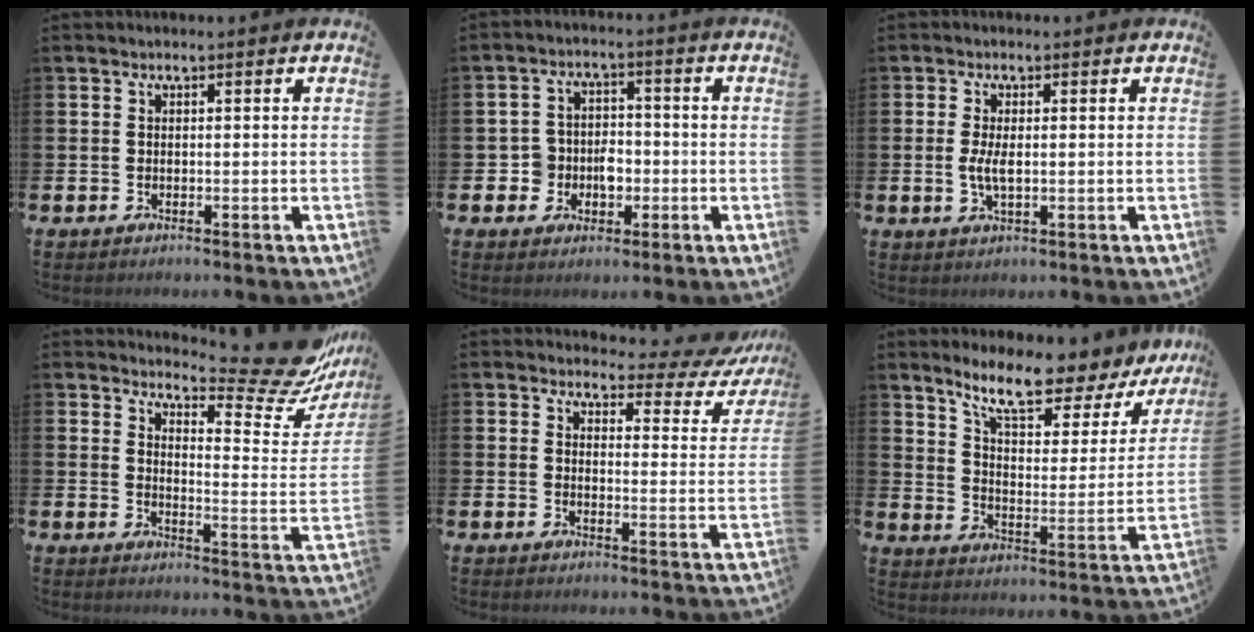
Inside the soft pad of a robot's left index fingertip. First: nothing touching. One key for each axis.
{"total": 4.3, "fx": -1.3, "fy": 3.9, "fz": 1.2, "tx": -0.032, "ty": 0.008, "tz": -0.030}
{"total": 2.8, "fx": 0.1, "fy": 1.1, "fz": 2.6, "tx": -0.040, "ty": -0.002, "tz": -0.002}
{"total": 10.0, "fx": 9.2, "fy": 1.8, "fz": 3.3, "tx": -0.046, "ty": -0.083, "tz": 0.158}
{"total": 3.2, "fx": 2.7, "fy": 1.5, "fz": 0.8, "tx": -0.013, "ty": -0.035, "tz": 0.034}
{"total": 10.3, "fx": 8.9, "fy": 2.2, "fz": 4.7, "tx": -0.118, "ty": -0.059, "tz": 0.148}